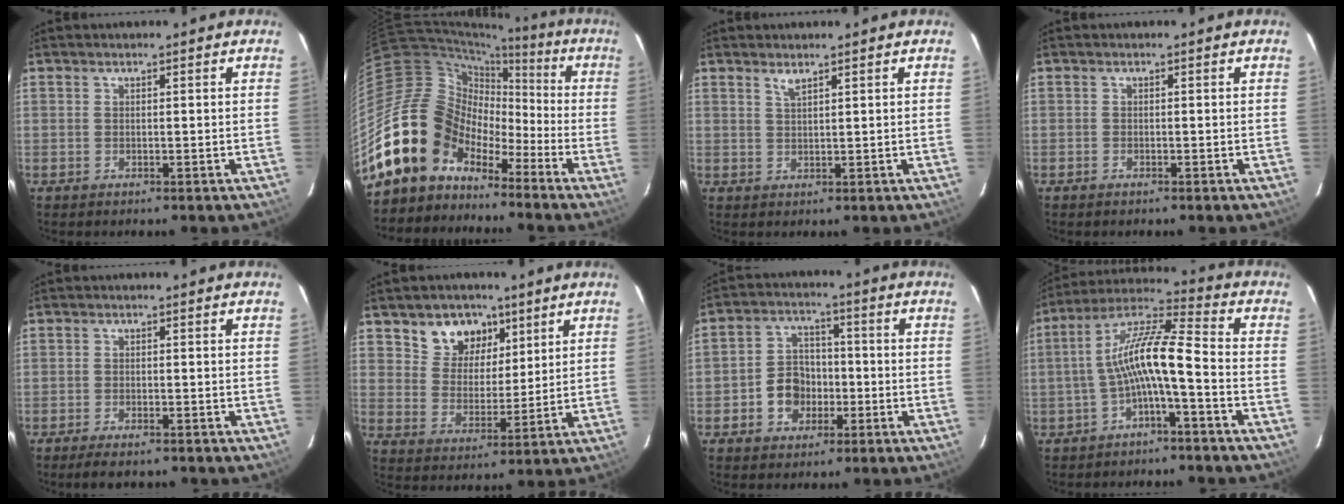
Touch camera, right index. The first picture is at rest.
{"total": 16.0, "force": [-11.0, 10.8, 4.0], "torque": [-0.089, 0.039, -0.203]}
{"total": 1.6, "force": [1.2, 0.3, 1.0], "torque": [-0.018, 0.001, 0.022]}
{"total": 0.6, "force": [-0.5, 0.3, 0.1], "torque": [-0.004, 0.000, -0.011]}
{"total": 4.4, "force": [-3.6, 1.0, 2.2], "torque": [-0.053, -0.014, -0.063]}
{"total": 9.2, "force": [5.5, 6.7, 3.1], "torque": [-0.061, 0.016, 0.100]}
{"total": 7.4, "force": [-2.6, 6.1, 3.2], "torque": [-0.069, 0.023, -0.037]}
{"total": 10.8, "force": [-3.0, 1.4, 10.3], "torque": [-0.217, 0.023, -0.059]}